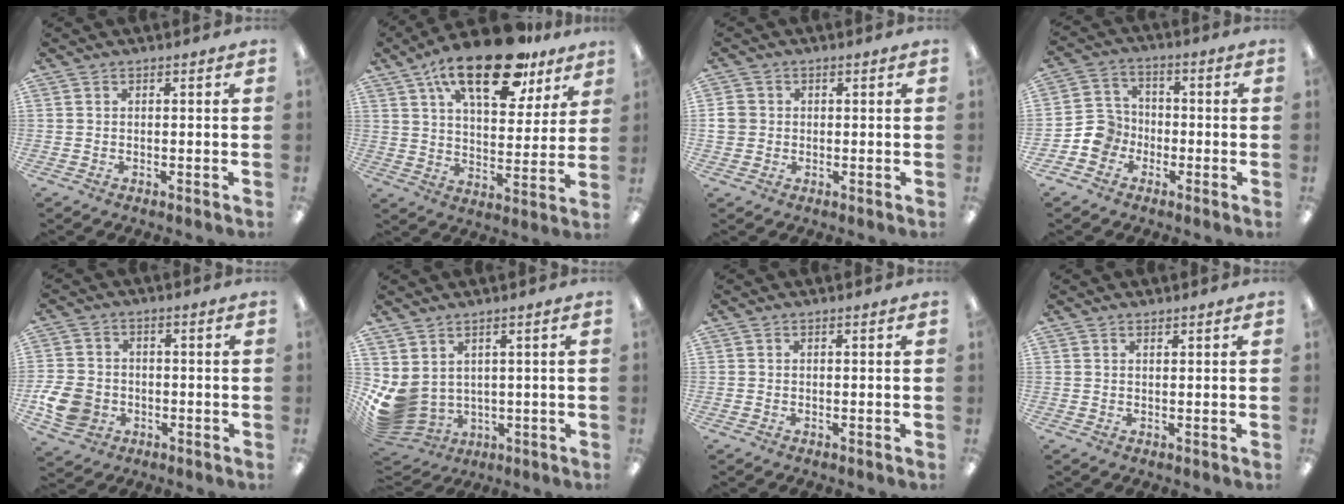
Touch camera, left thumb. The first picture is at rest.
{"total": 20.9, "force": [13.4, 8.9, 13.4], "torque": [-0.208, -0.062, 0.220]}
{"total": 3.1, "force": [0.0, 3.0, 0.8], "torque": [-0.018, 0.004, 0.001]}
{"total": 7.0, "force": [-2.9, 6.1, 1.7], "torque": [-0.049, 0.025, -0.050]}
{"total": 8.7, "force": [-2.8, 6.9, 4.5], "torque": [-0.103, 0.010, -0.050]}
{"total": 6.7, "force": [0.8, 5.8, 3.4], "torque": [-0.102, -0.021, 0.024]}
{"total": 0.0}
{"total": 0.7, "force": [0.7, 0.1, 0.2], "torque": [-0.004, 0.000, 0.012]}